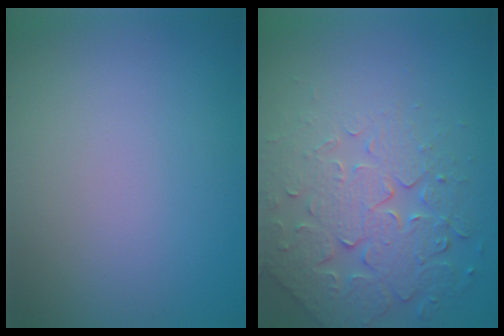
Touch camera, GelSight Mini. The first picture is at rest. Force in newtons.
{"total": 5.1, "press": 4.8, "slide": 1.8}